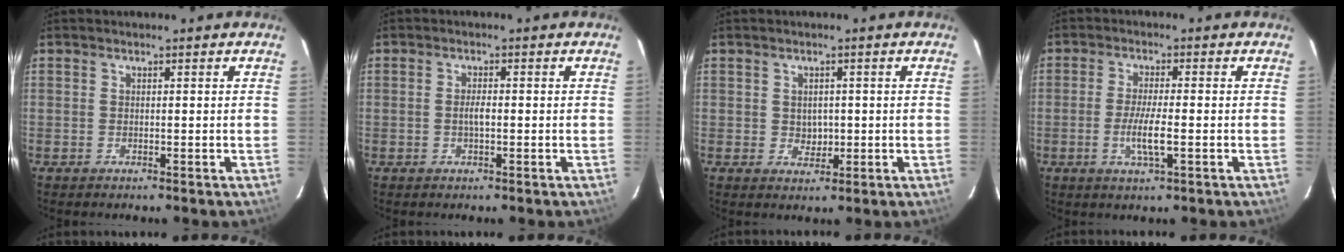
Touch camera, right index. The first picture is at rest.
{"total": 1.8, "force": [-0.3, 0.6, 1.7], "torque": [-0.033, 0.002, -0.006]}
{"total": 2.7, "force": [0.1, 2.4, 1.3], "torque": [-0.019, 0.002, 0.005]}
{"total": 5.4, "force": [-1.5, 0.6, 5.2], "torque": [-0.100, -0.008, -0.029]}